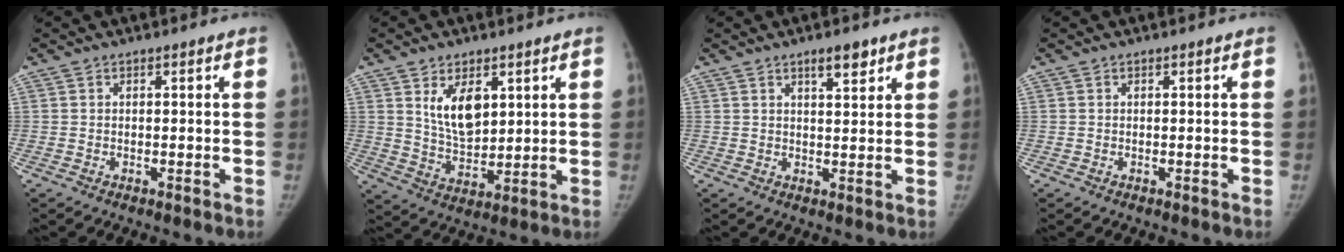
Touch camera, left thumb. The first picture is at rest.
{"total": 9.4, "force": [3.8, 5.4, 6.7], "torque": [-0.089, -0.028, 0.079]}
{"total": 4.6, "force": [3.0, 1.5, 3.2], "torque": [-0.037, -0.018, 0.046]}
{"total": 0.0}